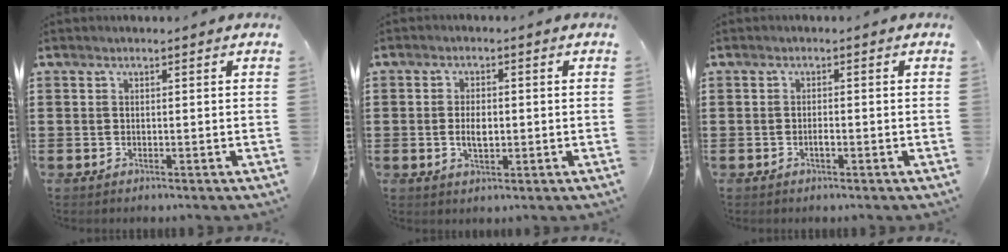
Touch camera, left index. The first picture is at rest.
{"total": 3.4, "force": [-0.2, 1.7, 2.9], "torque": [-0.049, 0.000, -0.006]}
{"total": 1.1, "force": [-0.5, 0.3, 1.0], "torque": [-0.021, -0.004, -0.007]}